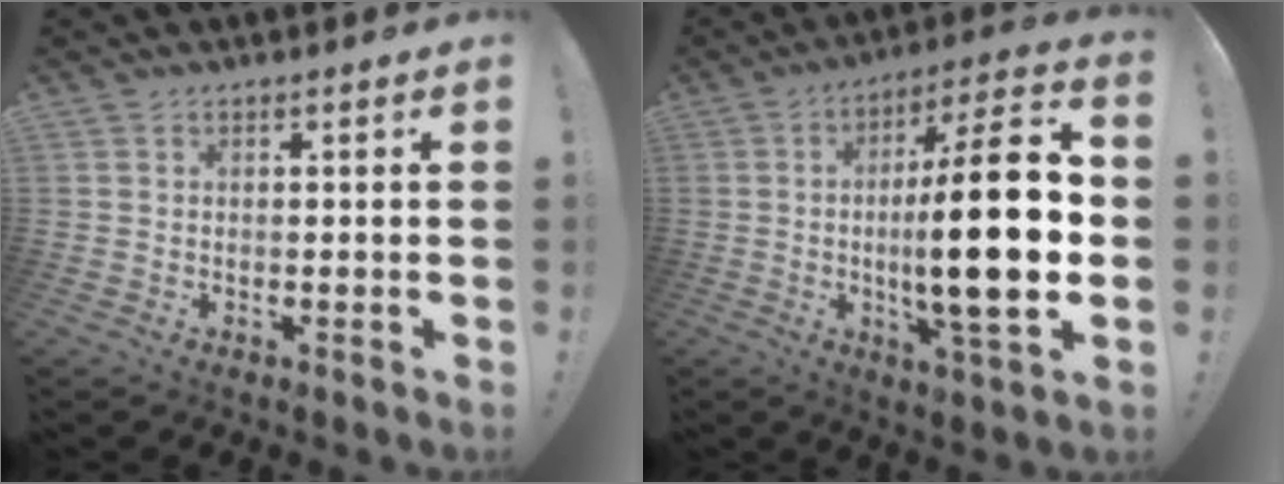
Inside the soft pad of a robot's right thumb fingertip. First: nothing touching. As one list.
[{"total": 22.7, "force": [-1.2, 4.1, 22.3], "torque": [-0.373, -0.005, -0.027]}]